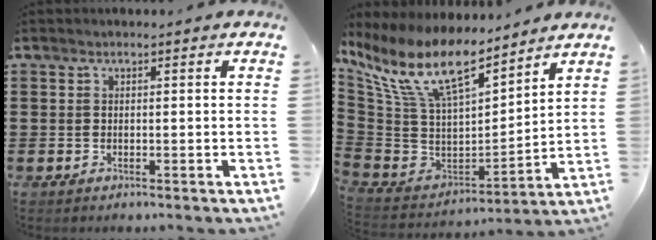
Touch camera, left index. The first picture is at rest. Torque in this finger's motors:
{"motor_torque": [1.24, -0.90, 0.98, 0.21]}